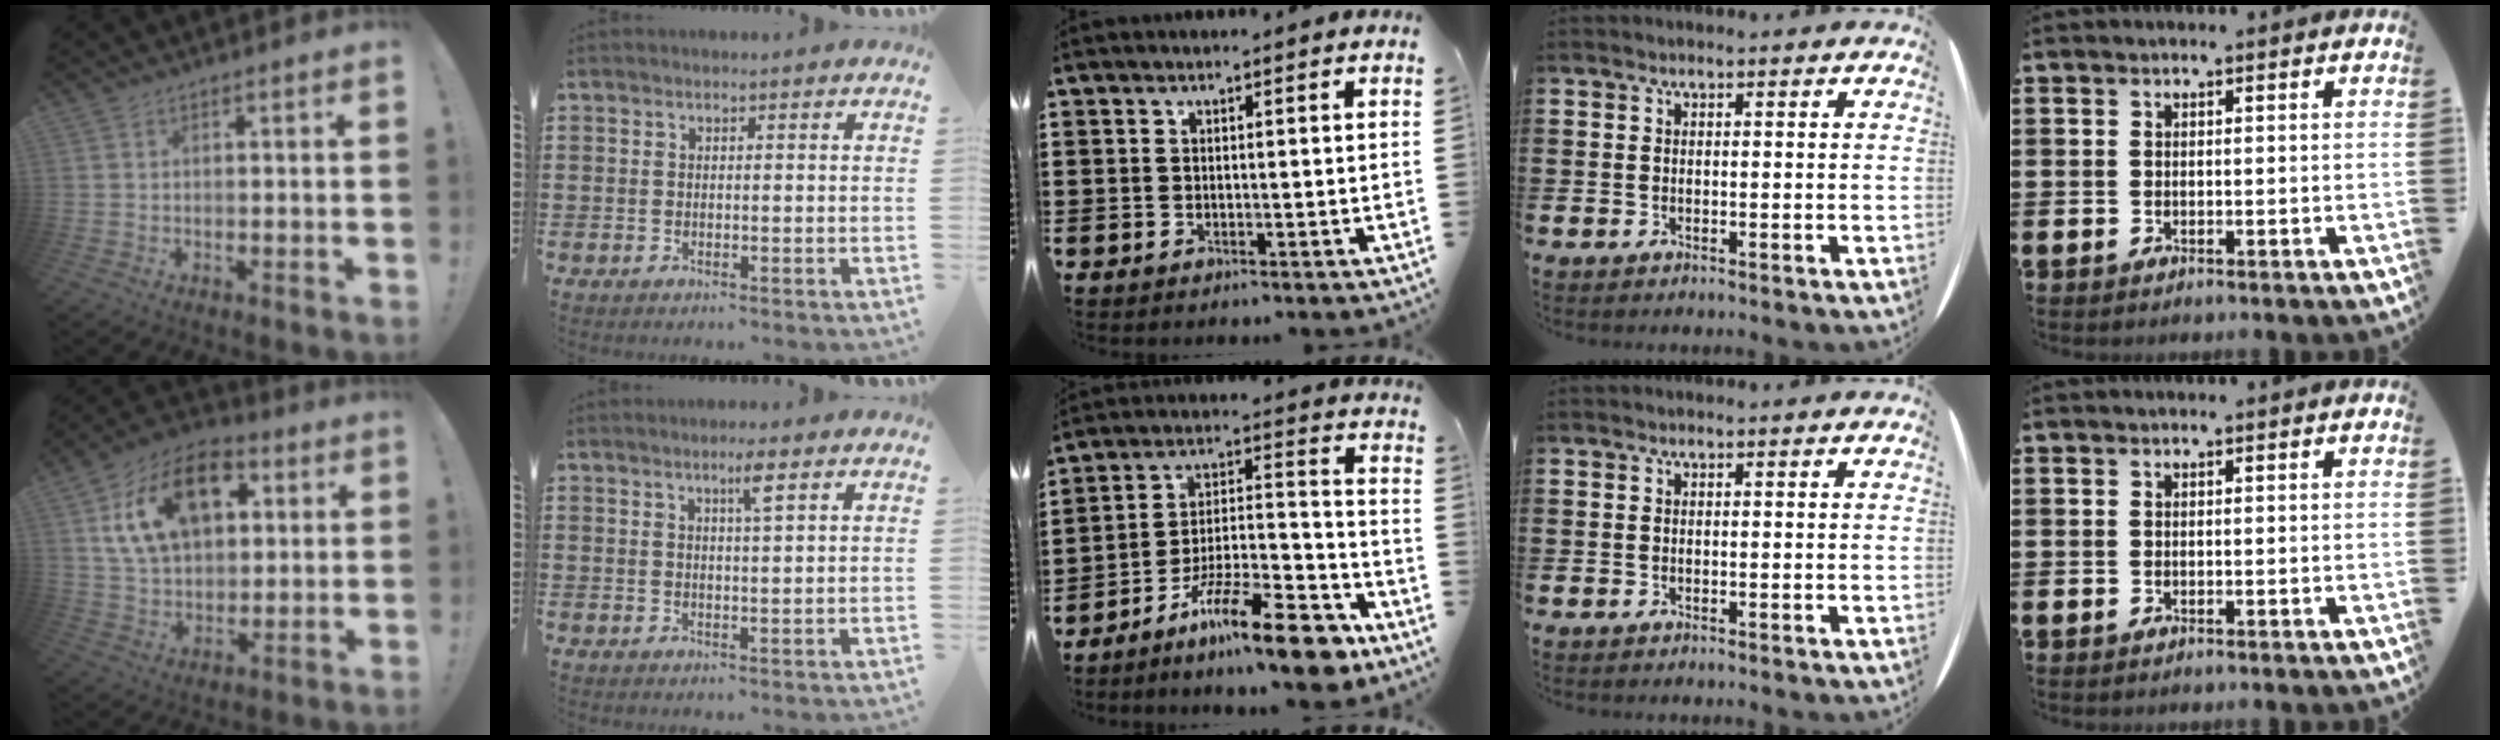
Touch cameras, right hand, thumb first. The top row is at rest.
{"thumb": {"total": 19.6, "force": [7.7, 12.8, 12.7], "torque": [-0.207, -0.022, 0.141]}, "index": {"total": 2.8, "force": [1.5, -0.1, 2.4], "torque": [-0.042, -0.005, 0.022]}, "middle": {"total": 15.0, "force": [-11.4, 2.3, 9.5], "torque": [-0.152, 0.043, -0.202]}}